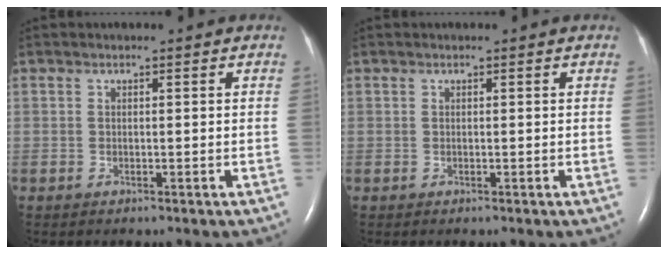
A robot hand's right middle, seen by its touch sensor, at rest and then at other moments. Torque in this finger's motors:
{"motor_torque": [0.07, -0.13, 0.00, 0.01]}